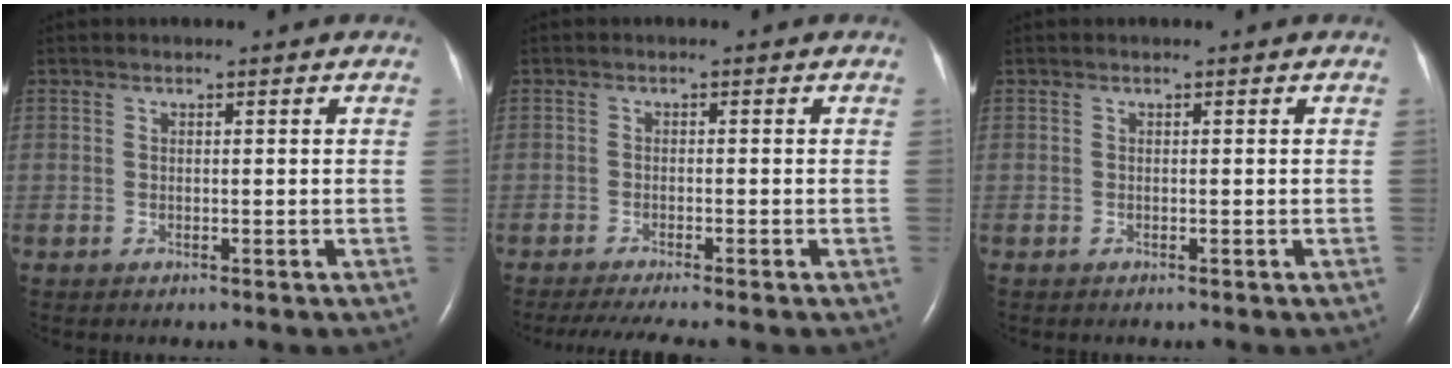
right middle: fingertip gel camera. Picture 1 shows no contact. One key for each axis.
{"total": 5.6, "fx": -4.7, "fy": -0.4, "fz": 3.1, "tx": -0.048, "ty": -0.015, "tz": -0.076}
{"total": 0.0}